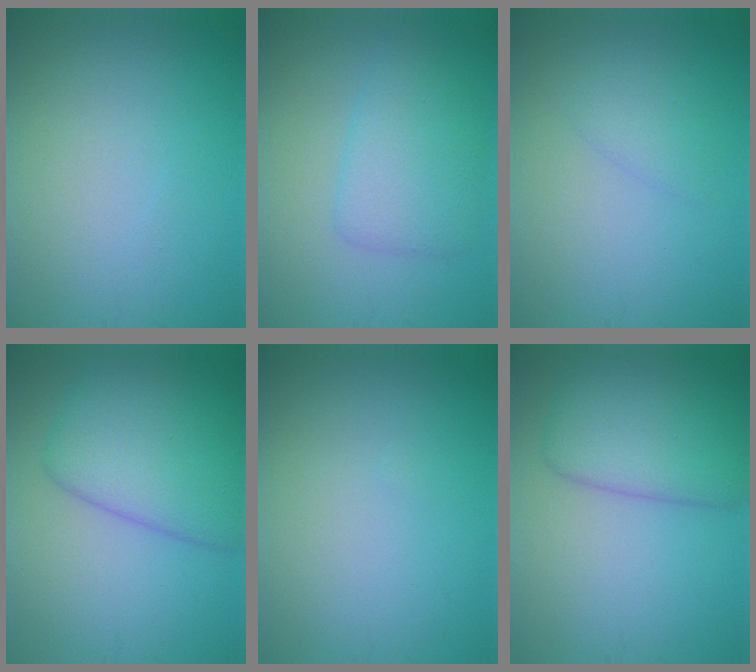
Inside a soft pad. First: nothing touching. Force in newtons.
{"total": 3.7, "press": 3.7, "slide": 0.1}
{"total": 1.3, "press": 1.3, "slide": 0.1}
{"total": 7.2, "press": 7.2, "slide": 0.2}
{"total": 0.0}
{"total": 5.7, "press": 5.7, "slide": 0.2}